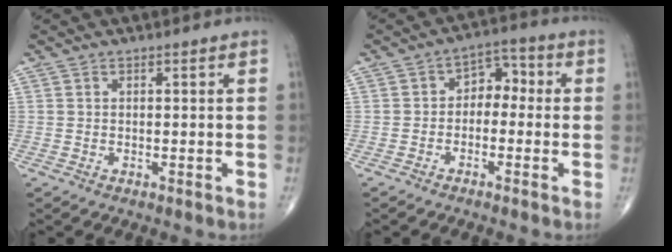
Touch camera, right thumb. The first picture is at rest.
{"total": 5.5, "force": [-0.8, 3.9, 3.7], "torque": [-0.026, 0.032, -0.030]}